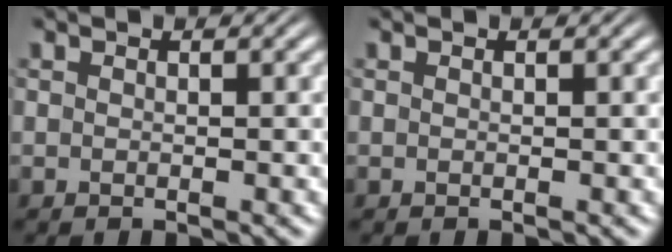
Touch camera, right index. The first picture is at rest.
{"total": 0.0}